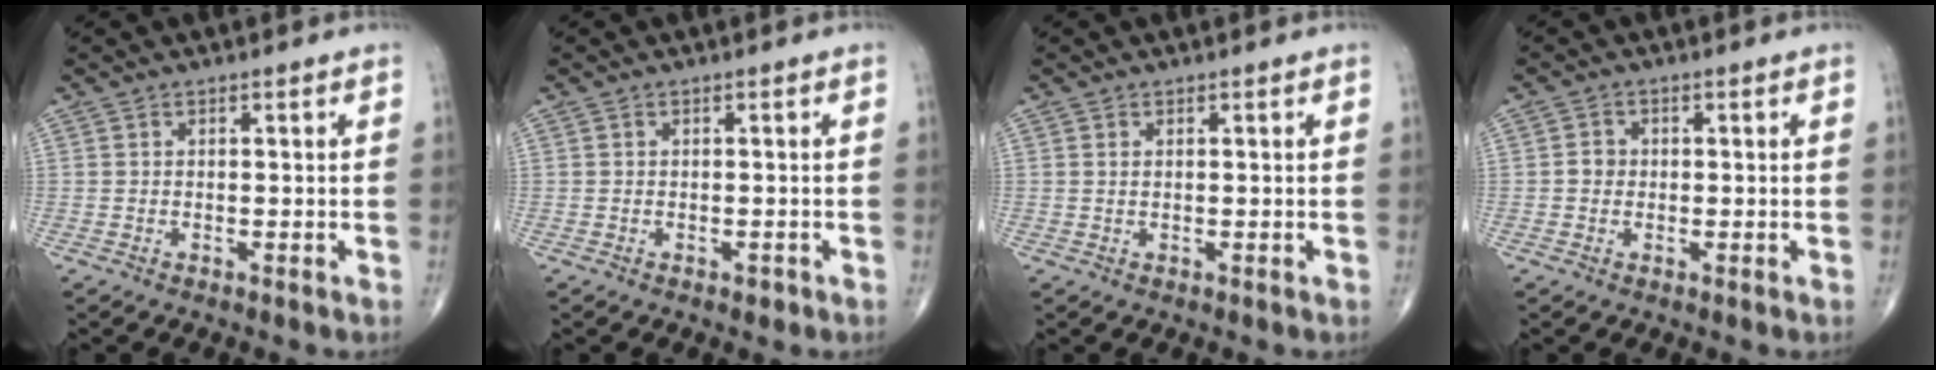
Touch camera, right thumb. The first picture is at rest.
{"total": 1.4, "force": [-0.5, 0.9, 0.8], "torque": [-0.003, 0.000, -0.005]}
{"total": 0.5, "force": [0.2, 0.3, 0.4], "torque": [-0.009, 0.002, 0.005]}
{"total": 2.0, "force": [-0.2, 1.8, 0.8], "torque": [-0.003, 0.005, -0.006]}